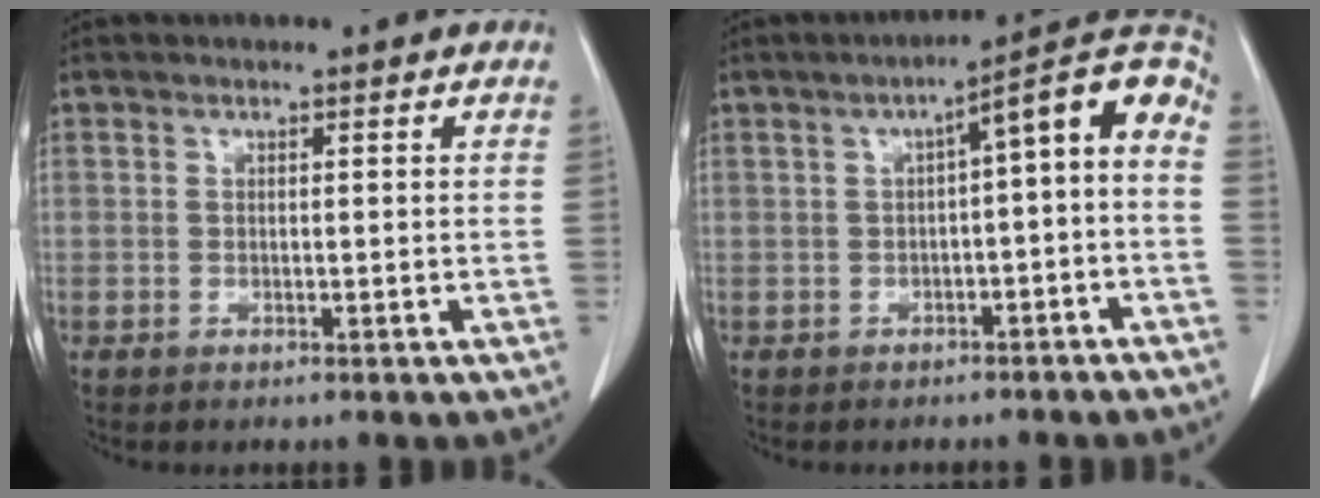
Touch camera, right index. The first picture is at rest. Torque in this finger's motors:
{"motor_torque": [0.59, -0.22, 0.18, 0.06]}